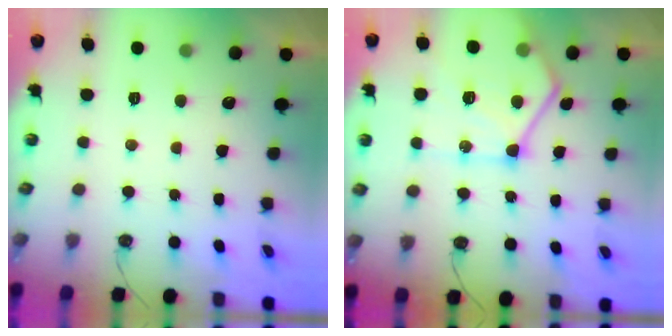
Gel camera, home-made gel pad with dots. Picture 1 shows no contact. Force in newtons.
{"total": 18.1, "press": 18.0, "slide": 2.0}